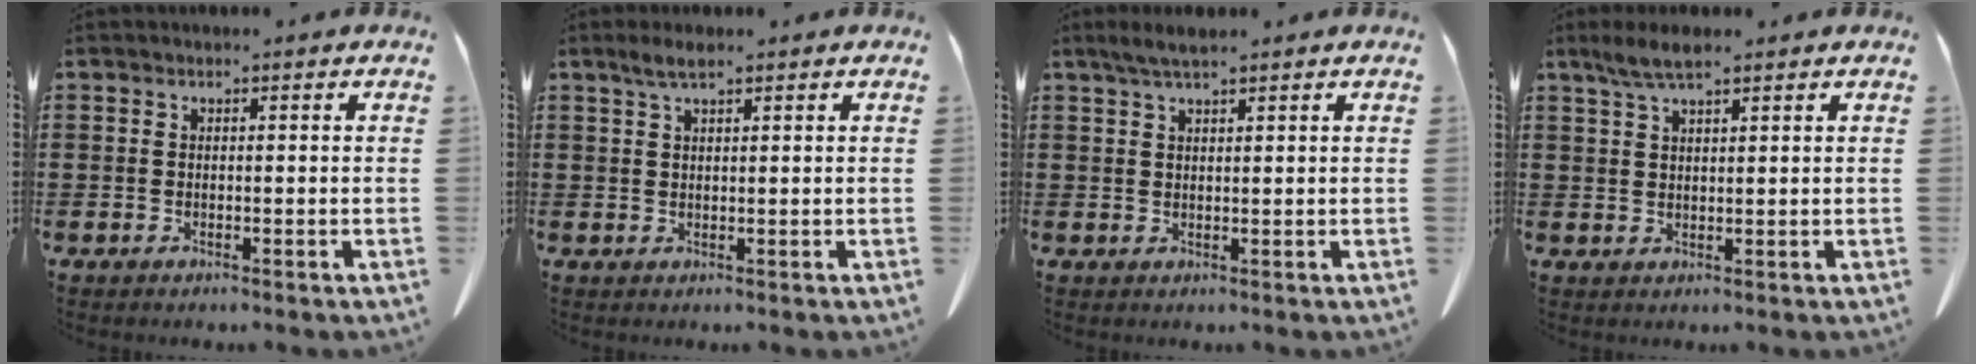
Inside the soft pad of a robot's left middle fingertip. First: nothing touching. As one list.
[{"total": 2.4, "force": [1.5, 0.4, 1.8], "torque": [-0.037, 0.003, 0.027]}, {"total": 2.5, "force": [1.8, 0.2, 1.7], "torque": [-0.036, 0.001, 0.032]}, {"total": 3.8, "force": [2.5, 0.7, 2.7], "torque": [-0.058, 0.003, 0.046]}]